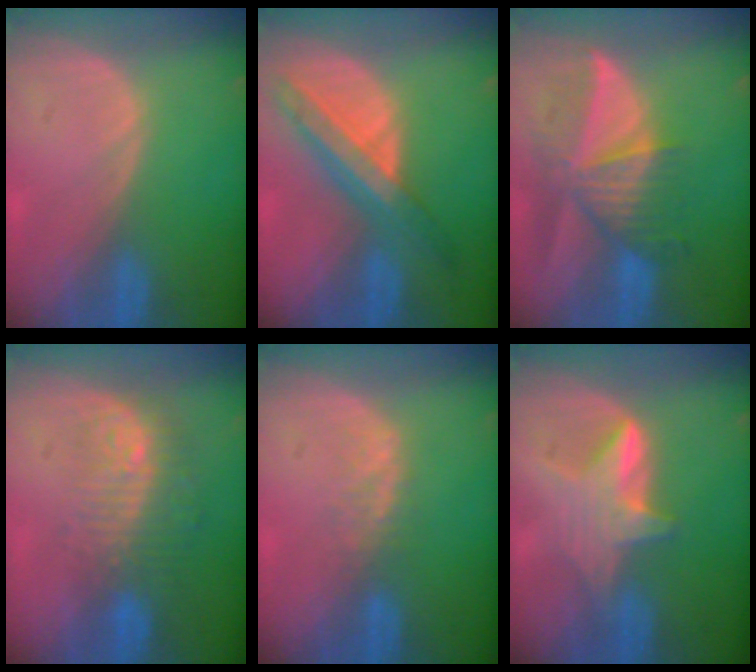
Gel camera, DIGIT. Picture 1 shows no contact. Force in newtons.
{"total": 8.7, "press": 7.4, "slide": 4.5}
{"total": 9.2, "press": 8.3, "slide": 4.0}
{"total": 9.7, "press": 8.3, "slide": 5.1}
{"total": 2.3, "press": 2.3, "slide": 0.5}
{"total": 6.0, "press": 5.7, "slide": 1.9}